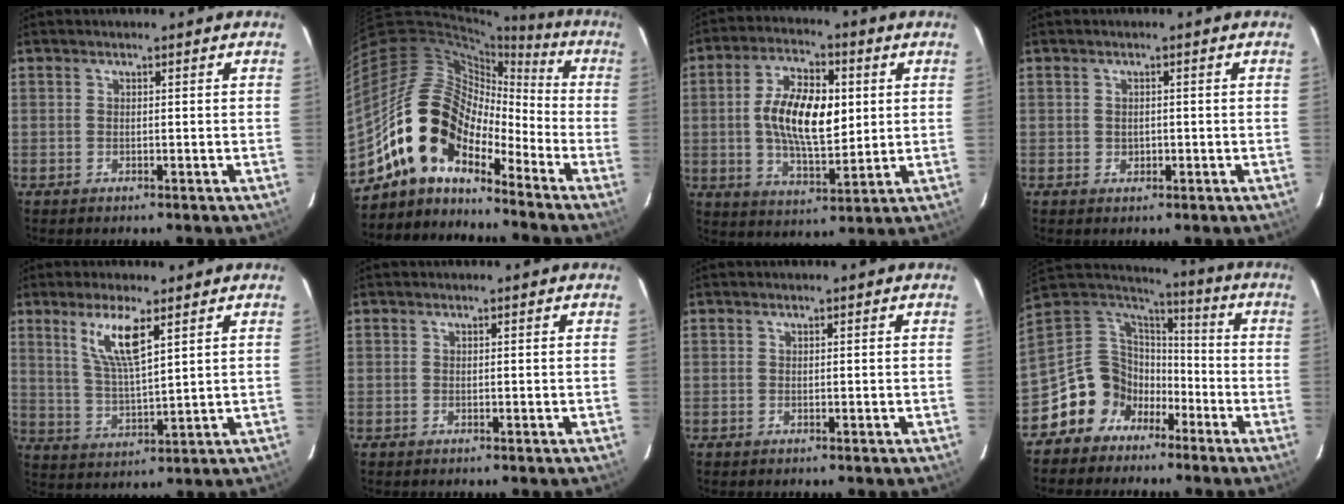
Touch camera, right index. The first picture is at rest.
{"total": 14.7, "force": [-10.3, 7.6, 7.1], "torque": [-0.126, 0.015, -0.203]}
{"total": 13.3, "force": [1.5, 6.2, 11.7], "torque": [-0.221, 0.009, 0.028]}
{"total": 1.4, "force": [-0.2, 1.4, 0.4], "torque": [-0.002, 0.001, -0.001]}
{"total": 8.6, "force": [4.5, 1.6, 7.2], "torque": [-0.138, -0.007, 0.096]}
{"total": 0.0}
{"total": 0.0}
{"total": 14.1, "force": [-7.5, 11.3, 3.8], "torque": [-0.104, 0.038, -0.135]}